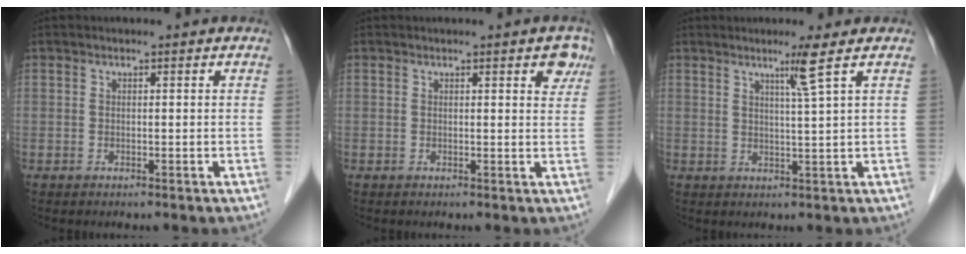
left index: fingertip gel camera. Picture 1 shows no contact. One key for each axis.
{"total": 2.7, "fx": 1.6, "fy": 0.7, "fz": 2.1, "tx": -0.015, "ty": -0.002, "tz": 0.014}
{"total": 3.3, "fx": 1.8, "fy": -1.5, "fz": 2.3, "tx": -0.048, "ty": -0.012, "tz": 0.040}